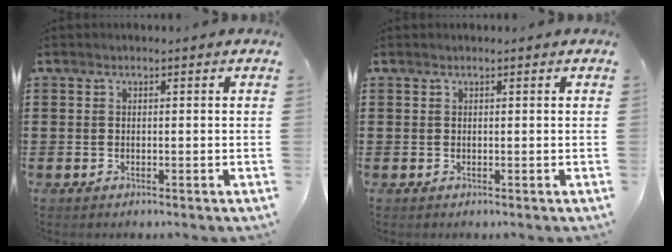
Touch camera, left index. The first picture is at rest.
{"total": 0.0}